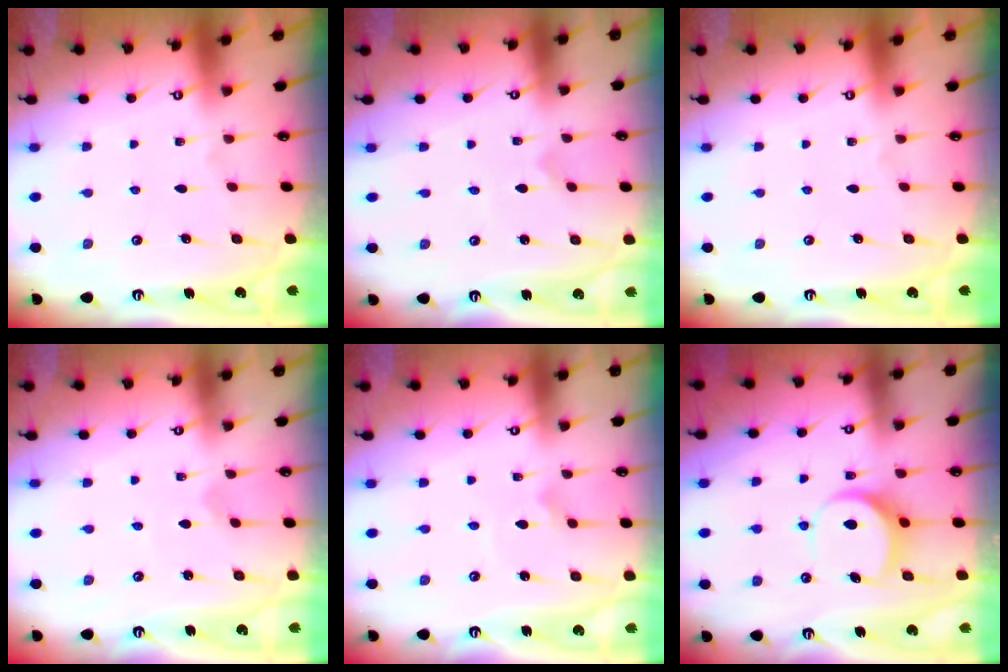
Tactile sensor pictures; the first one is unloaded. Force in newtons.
{"total": 0.0}
{"total": 0.0}
{"total": 0.8, "press": 0.8, "slide": 0.0}
{"total": 1.5, "press": 1.5, "slide": 0.0}
{"total": 6.9, "press": 6.9, "slide": 0.3}